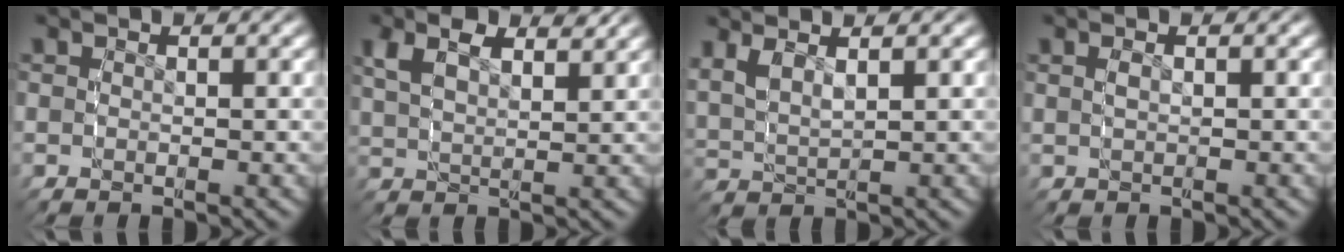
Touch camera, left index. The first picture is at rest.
{"total": 3.6, "force": [2.7, 1.3, 2.0], "torque": [-0.040, 0.002, 0.051]}
{"total": 3.3, "force": [2.2, 1.4, 2.0], "torque": [-0.051, 0.004, 0.044]}
{"total": 0.7, "force": [0.3, -0.3, 0.5], "torque": [-0.009, 0.002, 0.006]}